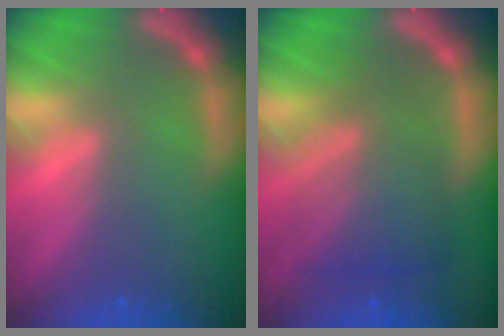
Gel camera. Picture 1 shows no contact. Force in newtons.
{"total": 7.1}